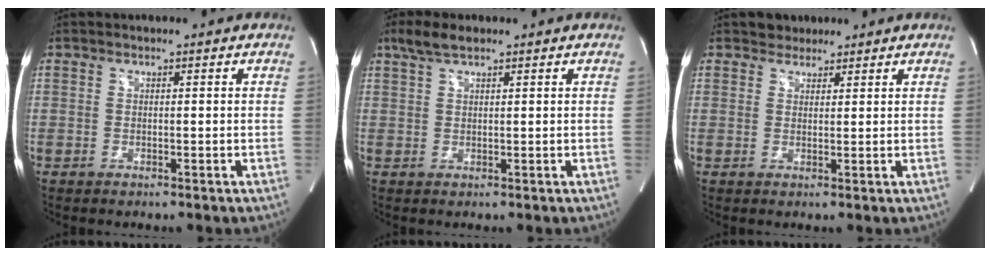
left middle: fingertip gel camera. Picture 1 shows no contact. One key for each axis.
{"total": 3.6, "fx": 2.6, "fy": 0.9, "fz": 2.3, "tx": -0.056, "ty": 0.015, "tz": 0.054}
{"total": 2.2, "fx": 1.7, "fy": 1.4, "fz": -0.2, "tx": 0.007, "ty": 0.008, "tz": 0.023}